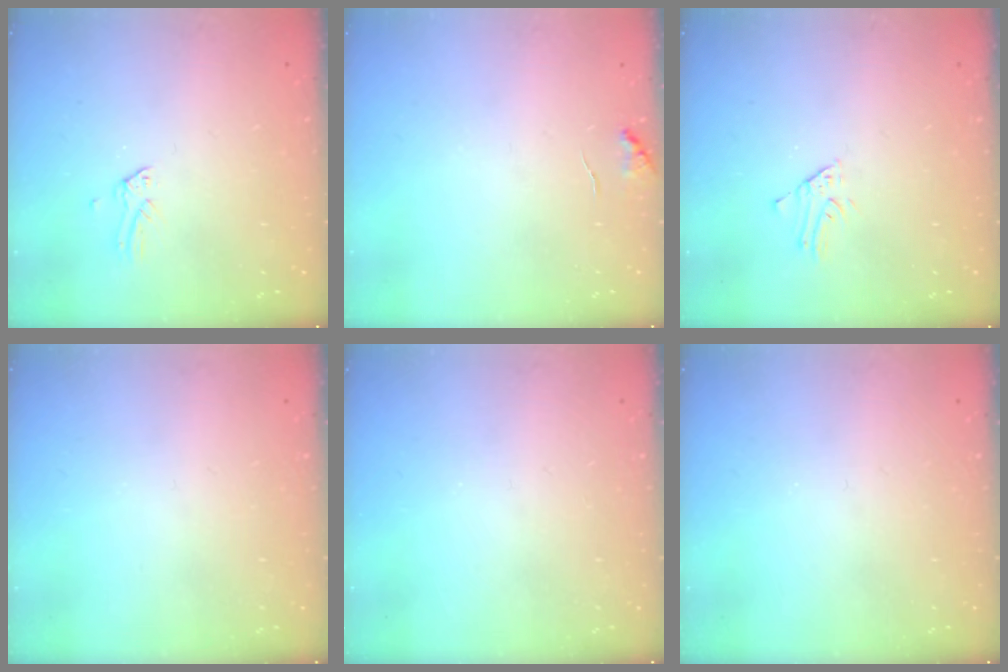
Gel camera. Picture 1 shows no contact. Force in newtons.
{"total": 5.4, "press": 5.4, "slide": 0.6}
{"total": 1.7, "press": 1.7, "slide": 0.2}
{"total": 0.0}
{"total": 0.0}
{"total": 0.0}